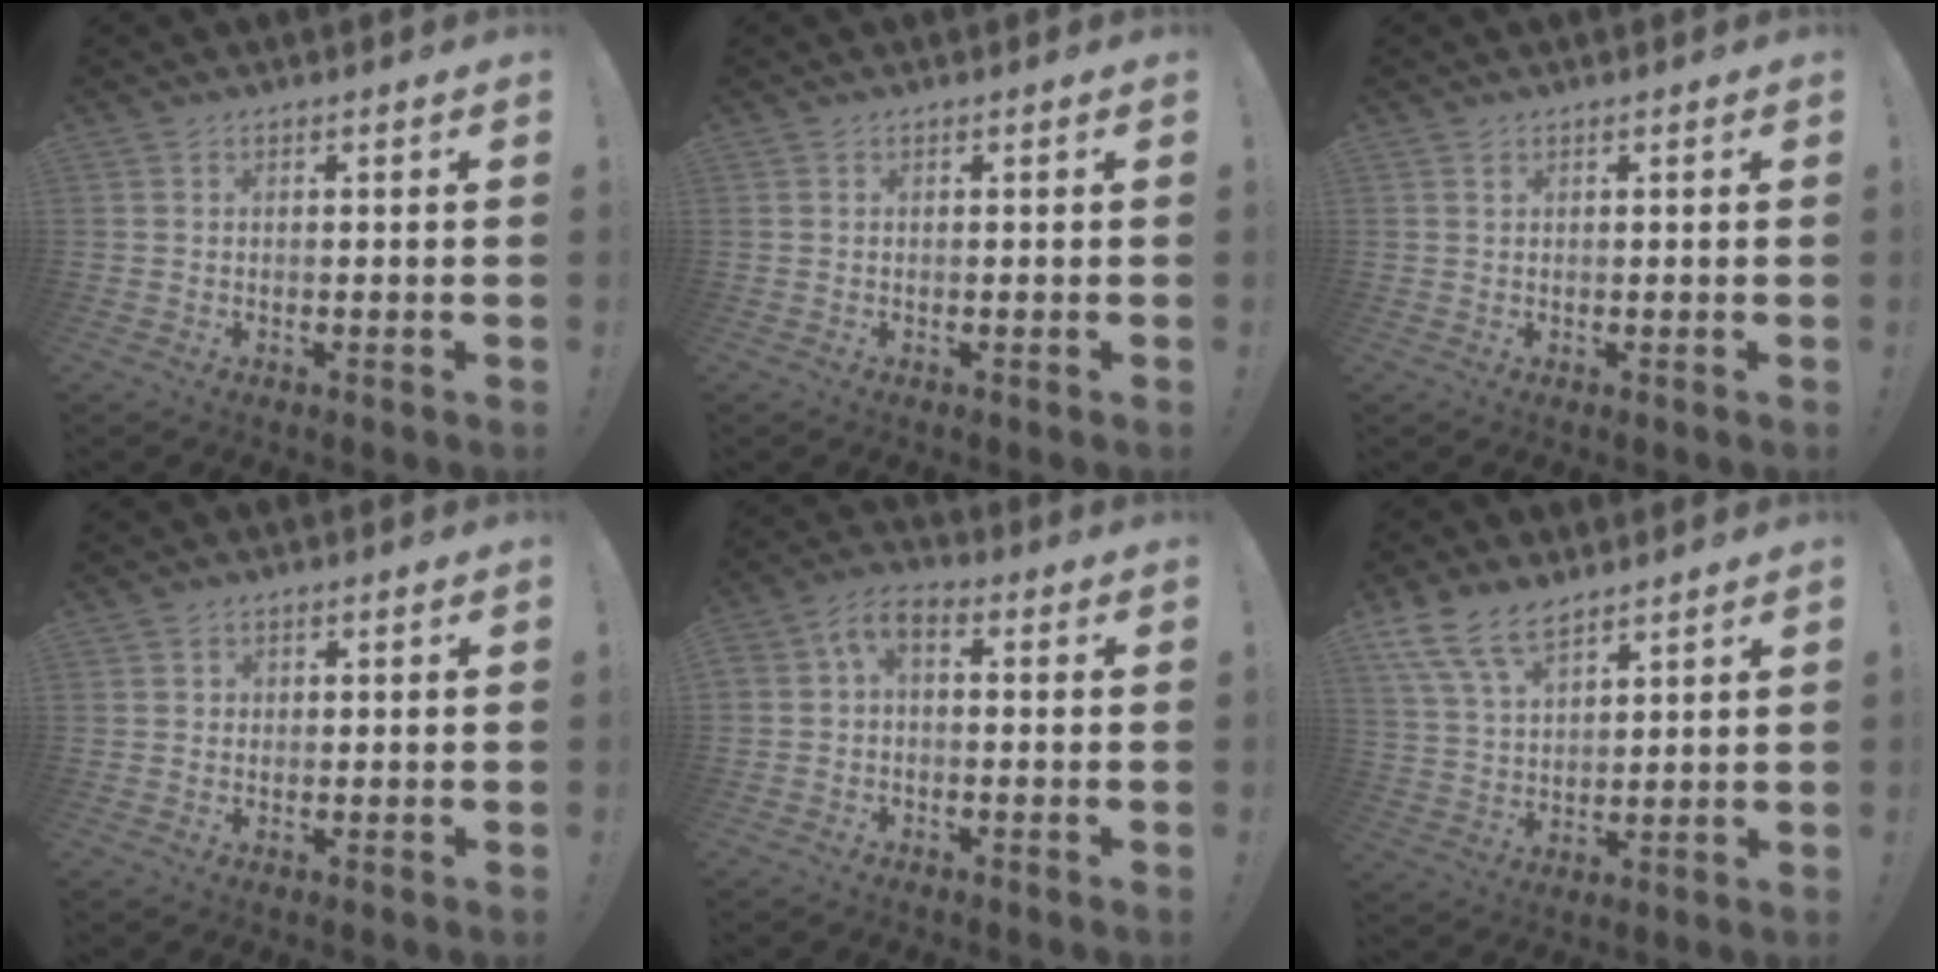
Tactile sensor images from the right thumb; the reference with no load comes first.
{"total": 0.0}
{"total": 0.7, "force": [0.5, 0.3, 0.3], "torque": [0.000, -0.003, 0.008]}
{"total": 1.1, "force": [0.2, 1.0, 0.3], "torque": [0.000, 0.001, 0.002]}
{"total": 4.1, "force": [-0.6, 2.3, 3.3], "torque": [-0.071, -0.001, -0.008]}
{"total": 11.0, "force": [8.1, 5.0, 5.5], "torque": [-0.111, -0.035, 0.158]}